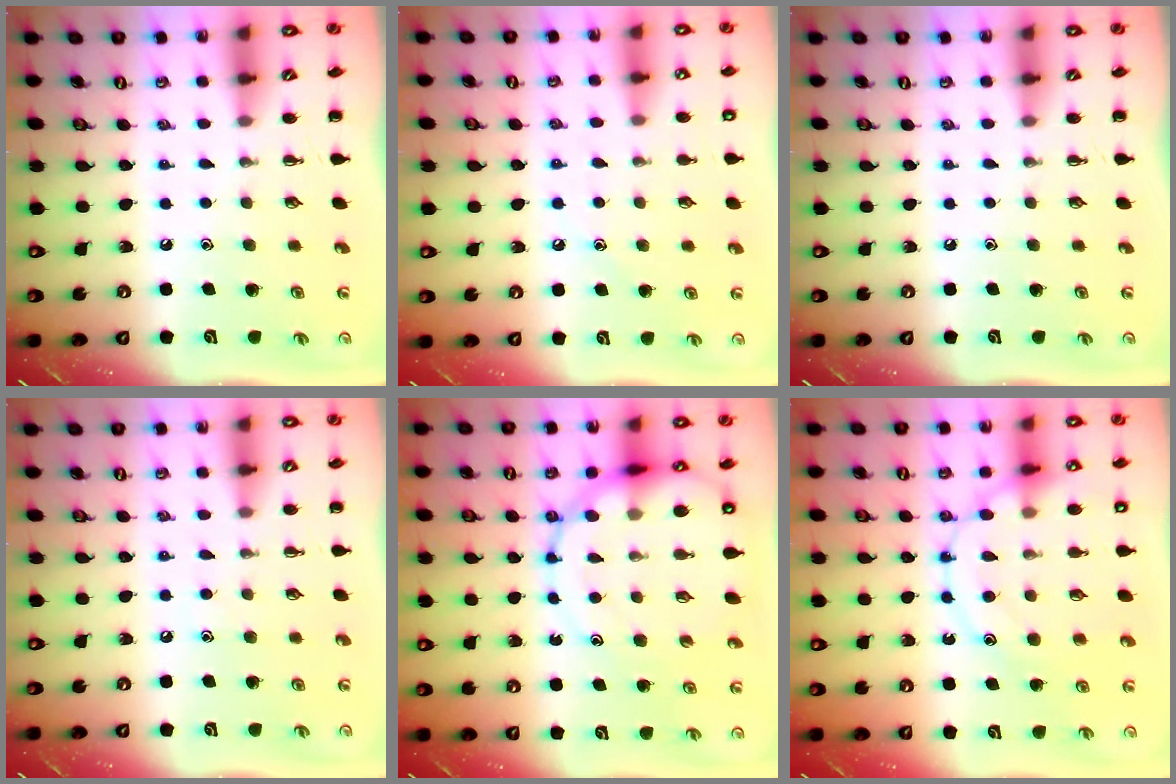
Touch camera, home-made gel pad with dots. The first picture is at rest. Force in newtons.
{"total": 7.7, "press": 7.4, "slide": 2.1}
{"total": 0.0}
{"total": 5.7, "press": 5.5, "slide": 1.5}
{"total": 17.5, "press": 17.1, "slide": 3.7}
{"total": 15.7, "press": 15.7, "slide": 1.2}